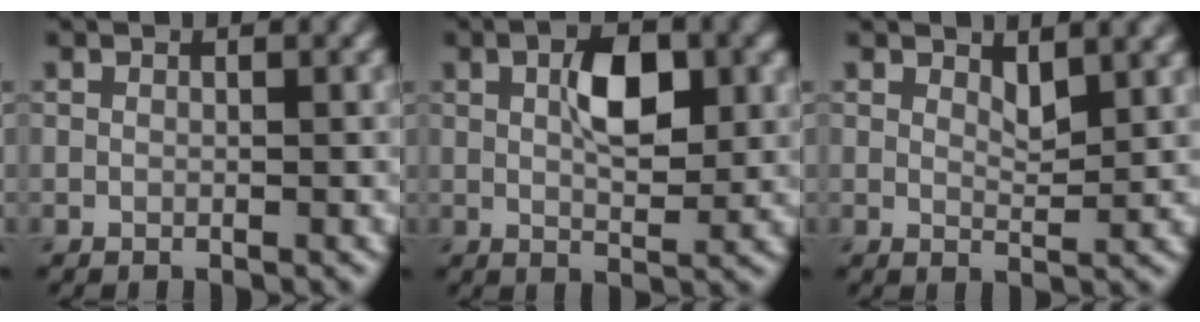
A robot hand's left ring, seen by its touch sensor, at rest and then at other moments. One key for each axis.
{"total": 5.1, "fx": 1.1, "fy": 2.5, "fz": 4.3, "tx": -0.074, "ty": 0.003, "tz": 0.018}
{"total": 1.9, "fx": 1.3, "fy": 0.6, "fz": 1.2, "tx": -0.021, "ty": -0.005, "tz": 0.025}